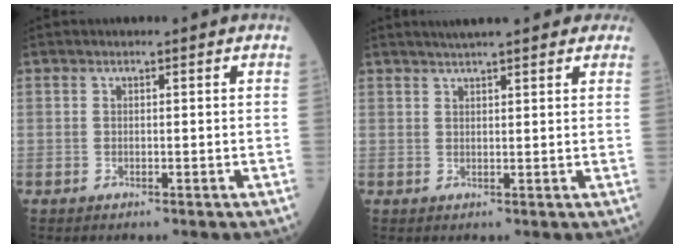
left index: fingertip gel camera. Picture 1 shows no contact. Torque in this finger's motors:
{"motor_torque": [1.05, -1.09, 0.13, 0.05]}